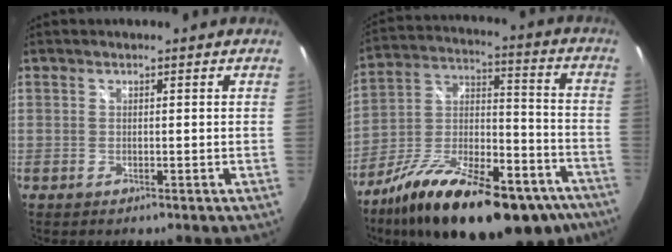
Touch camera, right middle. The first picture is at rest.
{"total": 30.6, "force": [-20.6, 11.8, 19.2], "torque": [-0.309, 0.000, -0.302]}